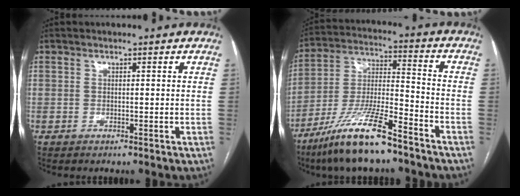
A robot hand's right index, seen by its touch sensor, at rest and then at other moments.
{"total": 14.9, "force": [-10.5, 1.9, 10.3], "torque": [-0.209, -0.018, -0.193]}